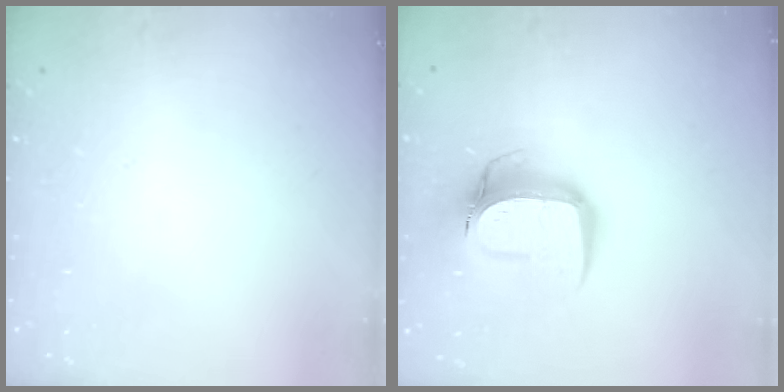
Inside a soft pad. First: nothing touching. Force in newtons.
{"total": 13.9, "press": 13.8, "slide": 1.4}